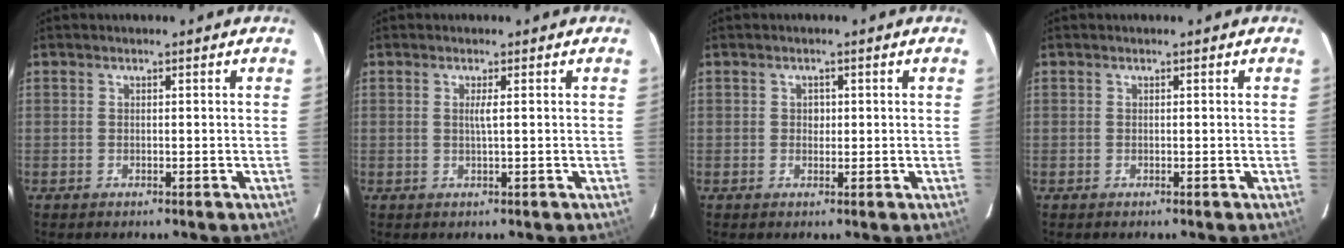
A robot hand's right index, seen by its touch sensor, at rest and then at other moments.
{"total": 1.4, "force": [0.3, -0.4, 1.3], "torque": [-0.023, -0.002, 0.005]}
{"total": 1.2, "force": [0.1, 1.2, 0.3], "torque": [-0.001, 0.004, 0.003]}
{"total": 0.0}